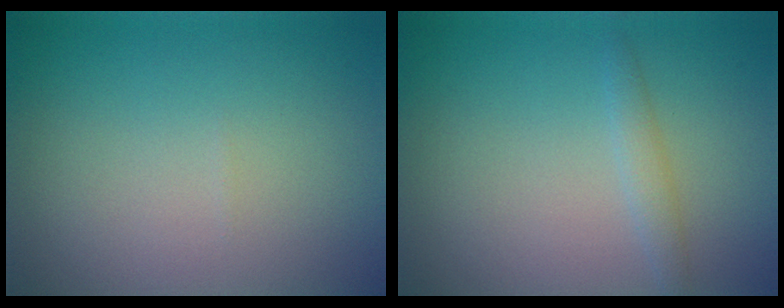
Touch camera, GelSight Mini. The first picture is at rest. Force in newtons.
{"total": 1.2, "press": 1.2, "slide": 0.1}